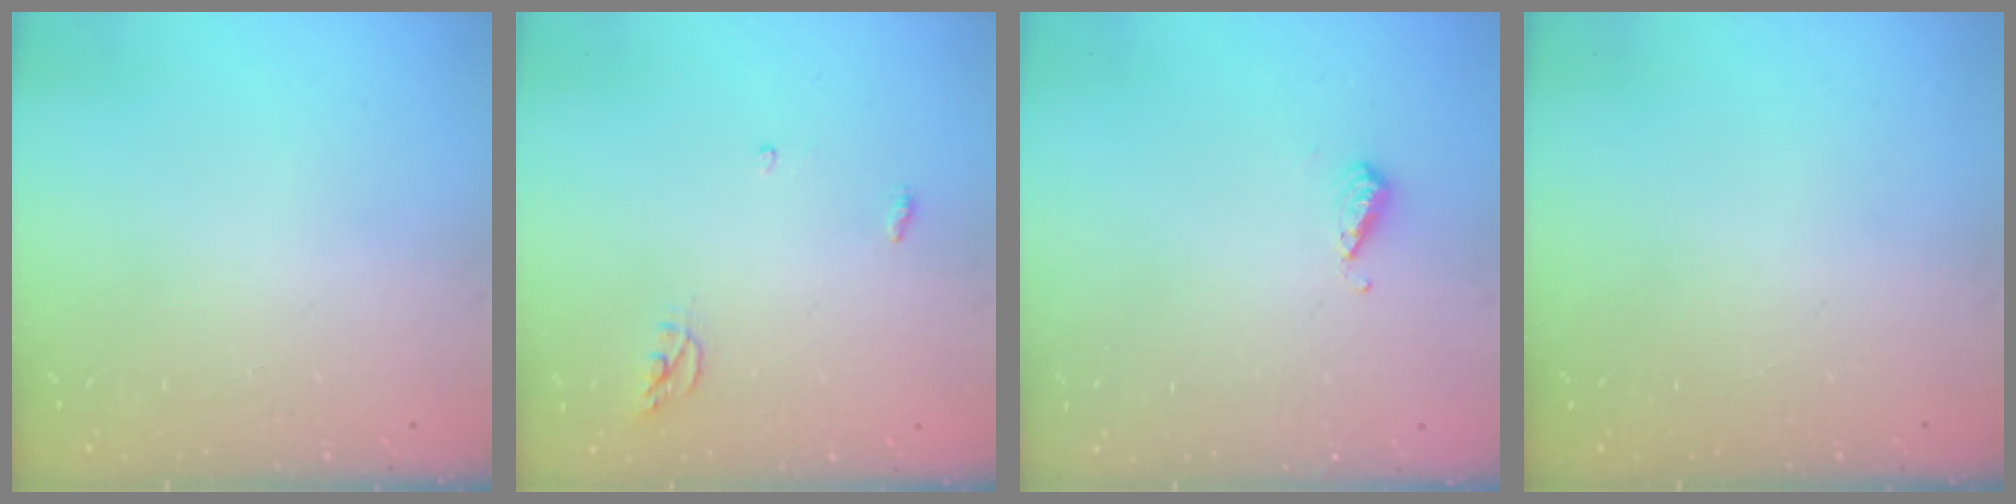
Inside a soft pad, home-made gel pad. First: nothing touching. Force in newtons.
{"total": 3.9, "press": 3.8, "slide": 0.3}
{"total": 4.6, "press": 4.5, "slide": 0.9}
{"total": 0.0}